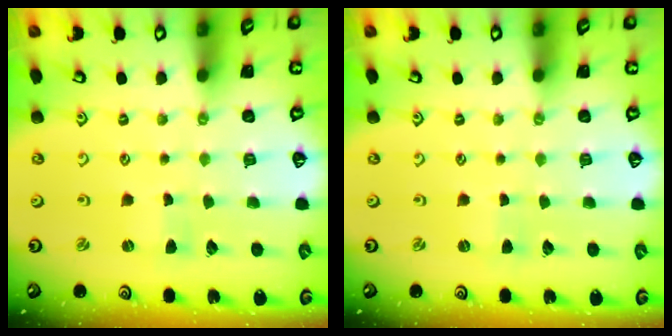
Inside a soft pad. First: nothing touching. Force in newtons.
{"total": 0.9, "press": 0.9, "slide": 0.2}